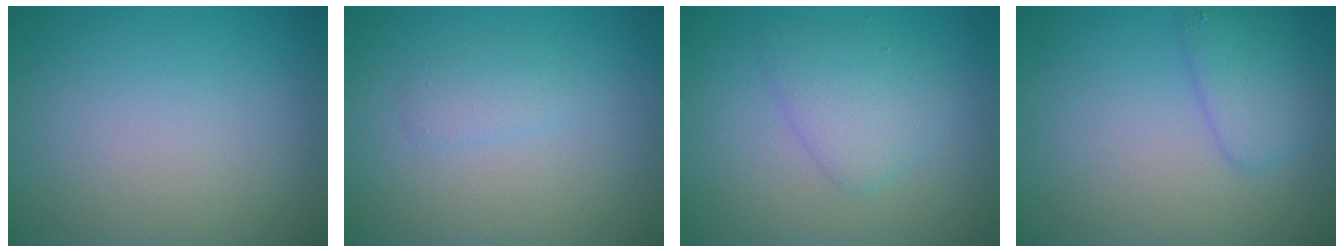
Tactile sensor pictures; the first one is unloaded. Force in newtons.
{"total": 1.3, "press": 1.3, "slide": 0.0}
{"total": 2.9, "press": 2.9, "slide": 0.0}
{"total": 2.6, "press": 2.5, "slide": 0.2}